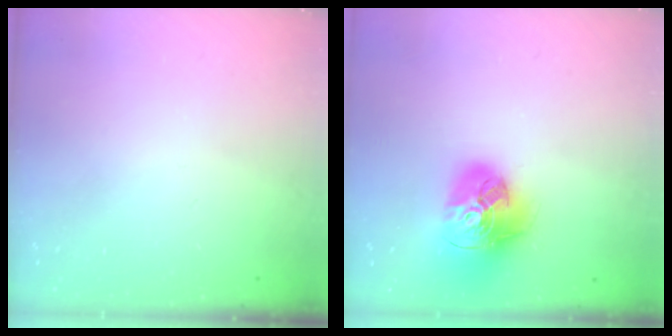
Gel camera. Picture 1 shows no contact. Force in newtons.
{"total": 18.0, "press": 17.9, "slide": 2.0}